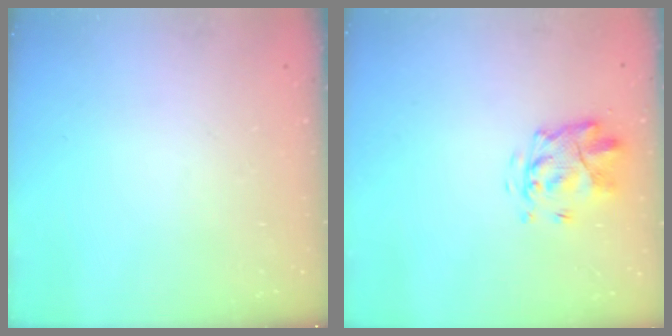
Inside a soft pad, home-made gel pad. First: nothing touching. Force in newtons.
{"total": 3.6, "press": 3.3, "slide": 1.6}